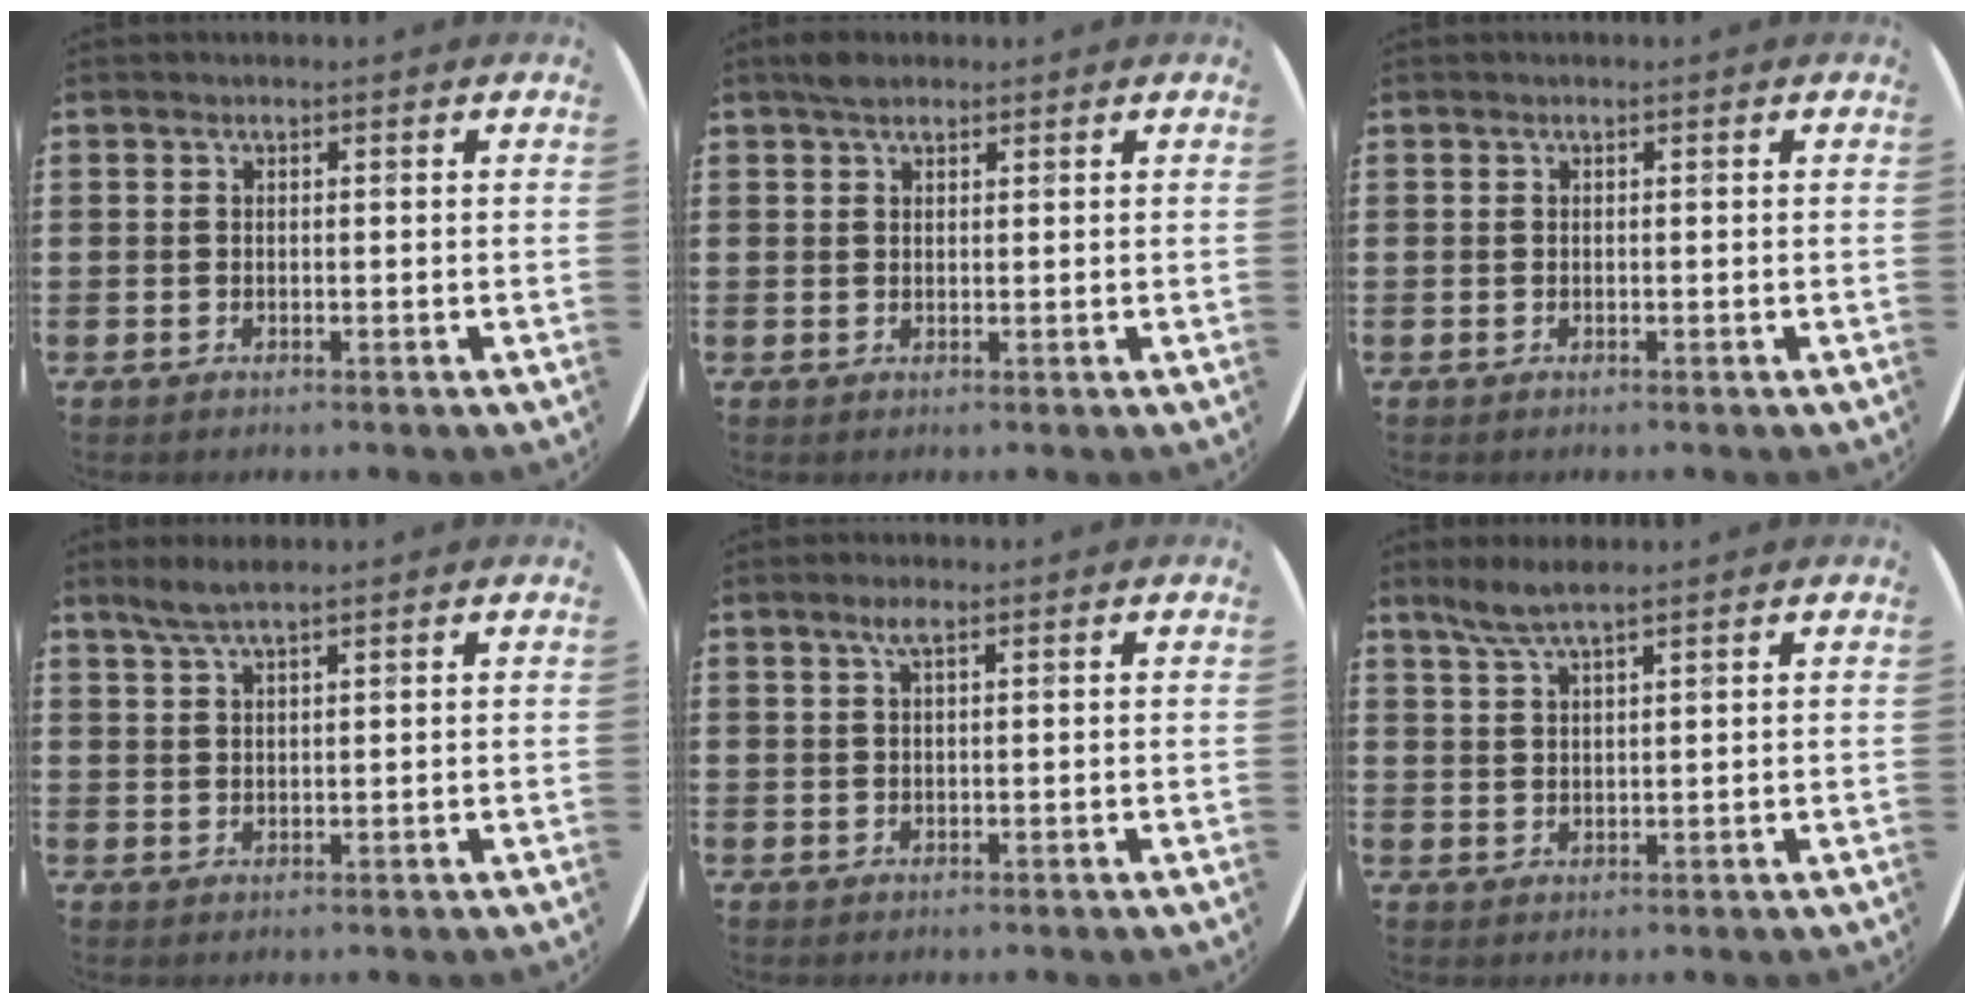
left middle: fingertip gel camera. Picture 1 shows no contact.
{"total": 1.8, "force": [1.5, 0.7, 0.6], "torque": [-0.005, 0.002, 0.026]}
{"total": 0.0}
{"total": 3.0, "force": [2.4, 0.2, 1.8], "torque": [-0.038, 0.005, 0.043]}
{"total": 1.8, "force": [0.9, 0.3, 1.5], "torque": [-0.030, 0.006, 0.015]}
{"total": 3.8, "force": [3.0, 0.4, 2.2], "torque": [-0.048, 0.003, 0.054]}